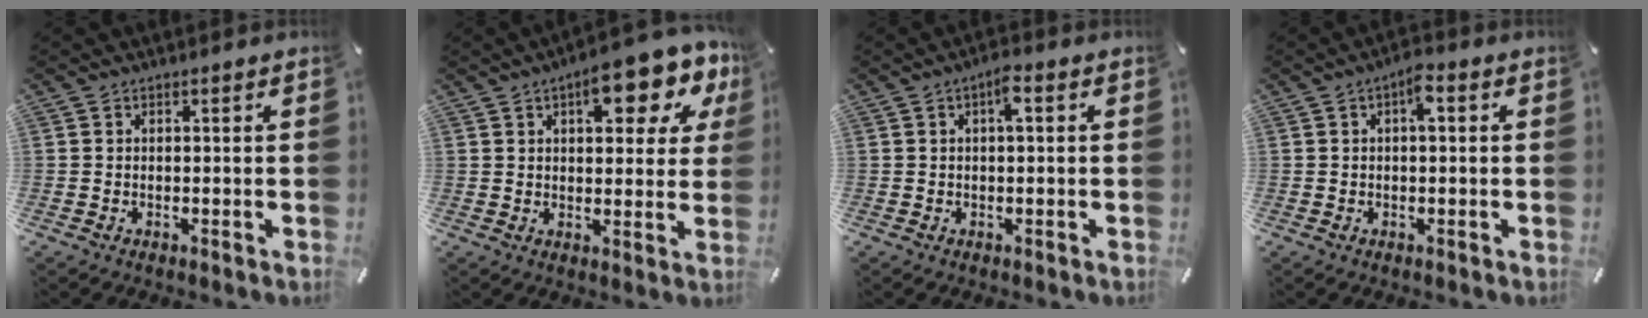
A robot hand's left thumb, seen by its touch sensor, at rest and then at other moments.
{"total": 13.8, "force": [6.7, 6.0, 10.4], "torque": [-0.127, -0.028, 0.106]}
{"total": 3.3, "force": [0.6, 1.0, 3.1], "torque": [-0.054, 0.007, 0.005]}
{"total": 3.9, "force": [0.7, 1.5, 3.5], "torque": [-0.057, 0.007, 0.006]}